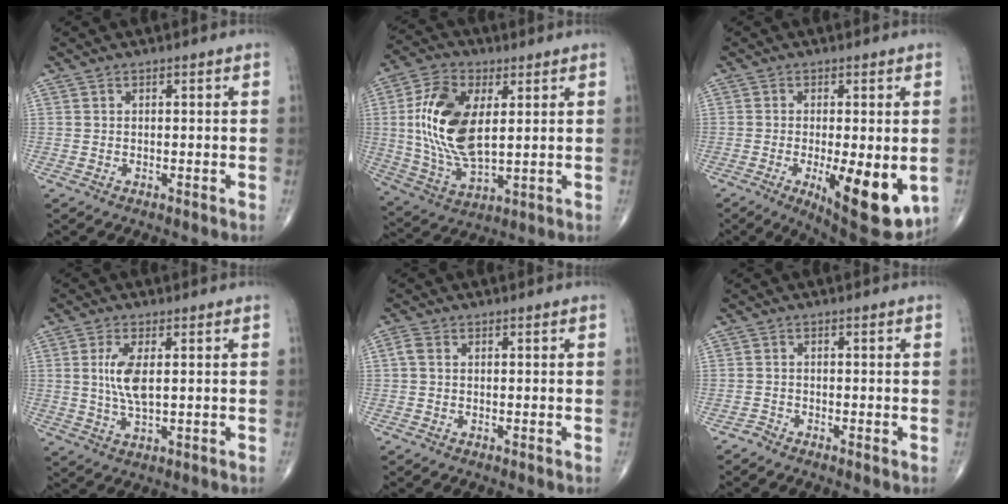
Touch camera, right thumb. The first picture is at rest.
{"total": 16.8, "force": [2.8, 8.6, 14.2], "torque": [-0.278, -0.011, 0.056]}
{"total": 14.4, "force": [-3.6, 4.8, 13.1], "torque": [-0.165, -0.023, -0.041]}
{"total": 6.4, "force": [1.1, 2.4, 5.8], "torque": [-0.127, -0.008, 0.024]}
{"total": 1.6, "force": [0.2, 1.1, 1.1], "torque": [-0.026, 0.009, 0.003]}
{"total": 0.9, "force": [-0.8, 0.3, 0.2], "torque": [0.000, -0.002, -0.023]}